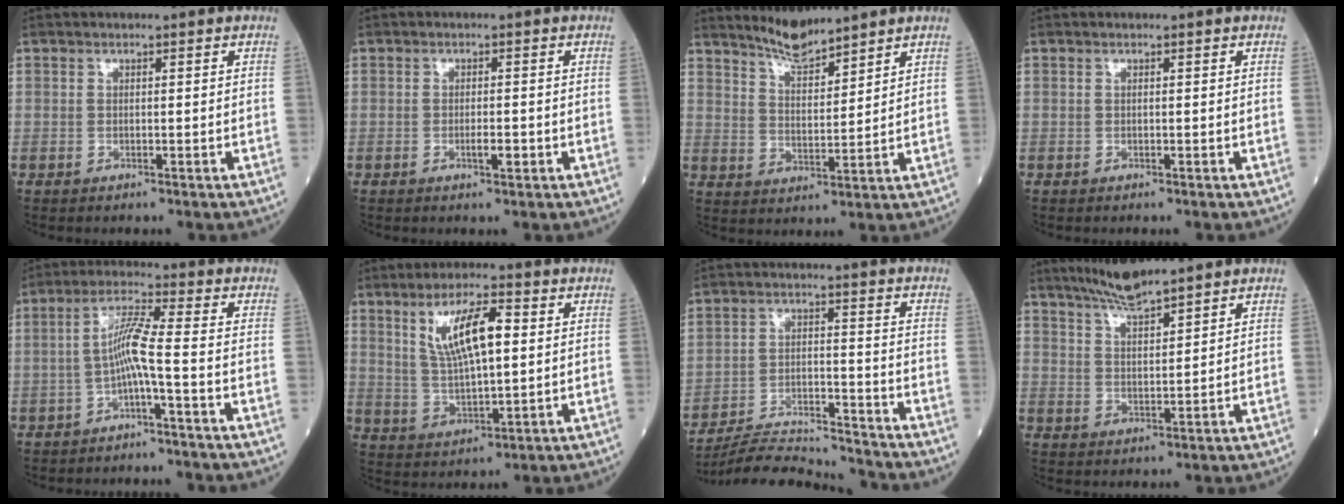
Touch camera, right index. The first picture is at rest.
{"total": 1.9, "force": [-0.7, 0.3, 1.7], "torque": [-0.030, -0.001, -0.011]}
{"total": 5.8, "force": [5.5, 0.5, 1.7], "torque": [-0.037, -0.007, 0.107]}
{"total": 0.0}
{"total": 5.6, "force": [-1.6, -0.4, 5.4], "torque": [-0.105, 0.017, -0.029]}
{"total": 10.1, "force": [3.1, 2.3, 9.3], "torque": [-0.176, 0.007, 0.063]}
{"total": 12.4, "force": [-12.3, -0.1, 1.7], "torque": [-0.033, 0.005, -0.202]}
{"total": 6.3, "force": [5.6, -0.1, 3.0], "torque": [-0.061, -0.002, 0.109]}